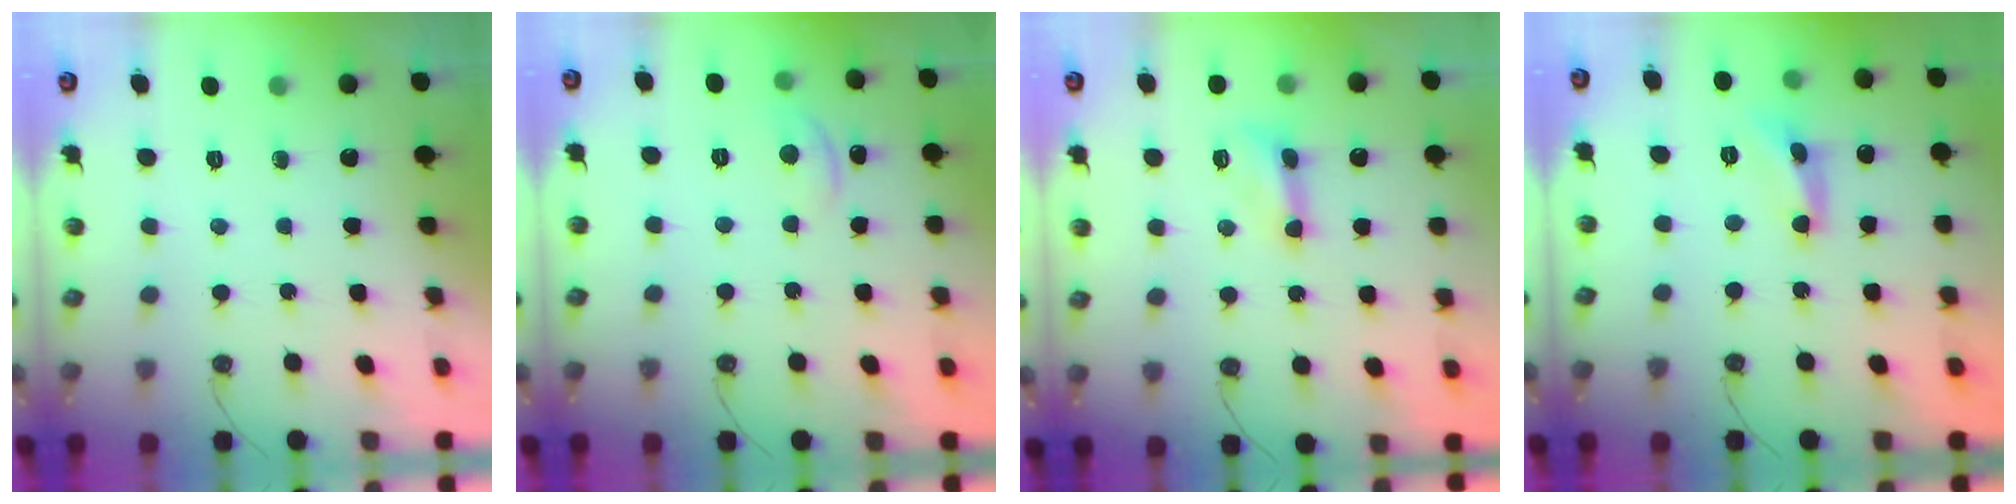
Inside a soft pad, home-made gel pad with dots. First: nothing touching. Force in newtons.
{"total": 0.6, "press": 0.0, "slide": 0.6}
{"total": 3.1, "press": 3.1, "slide": 0.4}
{"total": 3.0, "press": 3.0, "slide": 0.3}